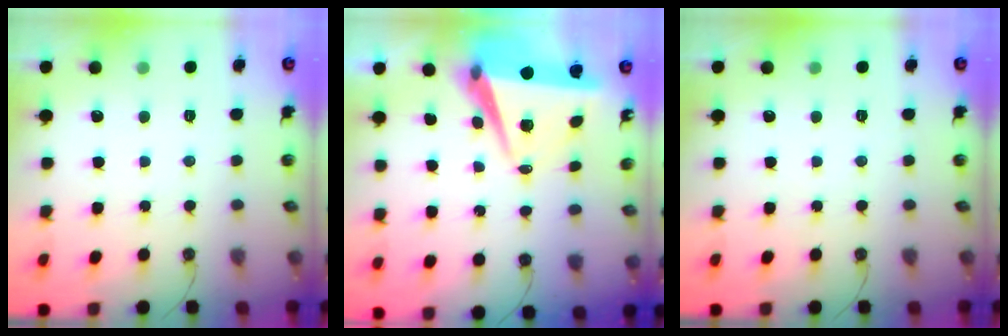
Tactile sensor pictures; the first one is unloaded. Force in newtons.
{"total": 7.7, "press": 6.3, "slide": 4.3}
{"total": 0.0}